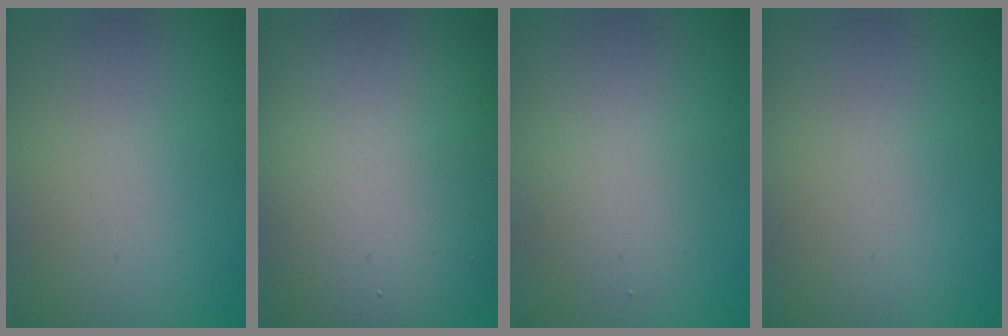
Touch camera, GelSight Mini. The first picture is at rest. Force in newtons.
{"total": 11.2, "press": 11.2, "slide": 0.7}
{"total": 2.4, "press": 2.4, "slide": 0.3}
{"total": 0.0}